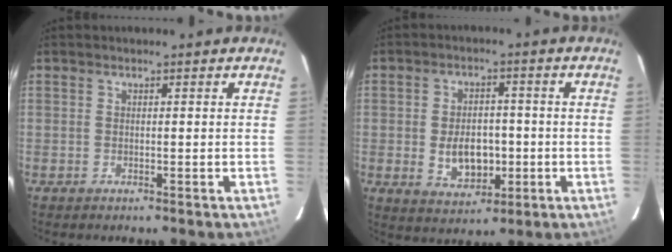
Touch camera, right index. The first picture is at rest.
{"total": 8.3, "force": [-1.4, 5.6, 6.0], "torque": [-0.115, -0.001, -0.011]}